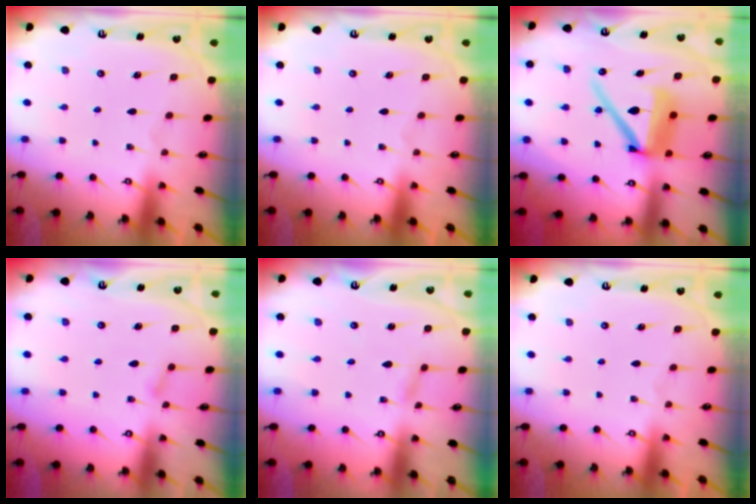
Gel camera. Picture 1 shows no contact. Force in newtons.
{"total": 0.0}
{"total": 14.3, "press": 14.2, "slide": 1.5}
{"total": 5.2, "press": 5.2, "slide": 0.4}
{"total": 2.5, "press": 2.5, "slide": 0.2}
{"total": 0.0}